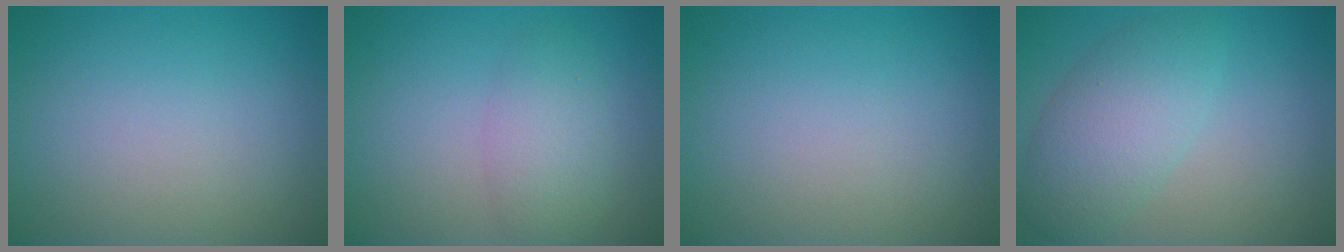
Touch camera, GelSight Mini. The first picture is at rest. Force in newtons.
{"total": 3.1, "press": 3.1, "slide": 0.1}
{"total": 0.0}
{"total": 4.8, "press": 4.8, "slide": 0.1}